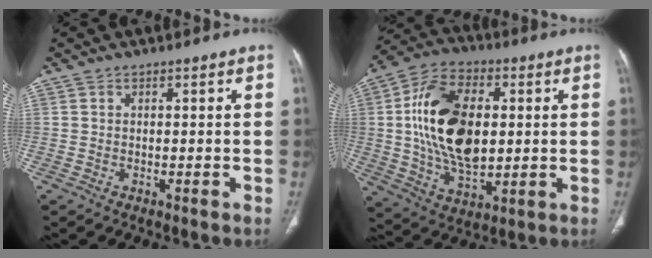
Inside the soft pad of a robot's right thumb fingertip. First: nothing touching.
{"total": 19.5, "force": [2.1, 11.7, 15.5], "torque": [-0.266, 0.003, 0.042]}